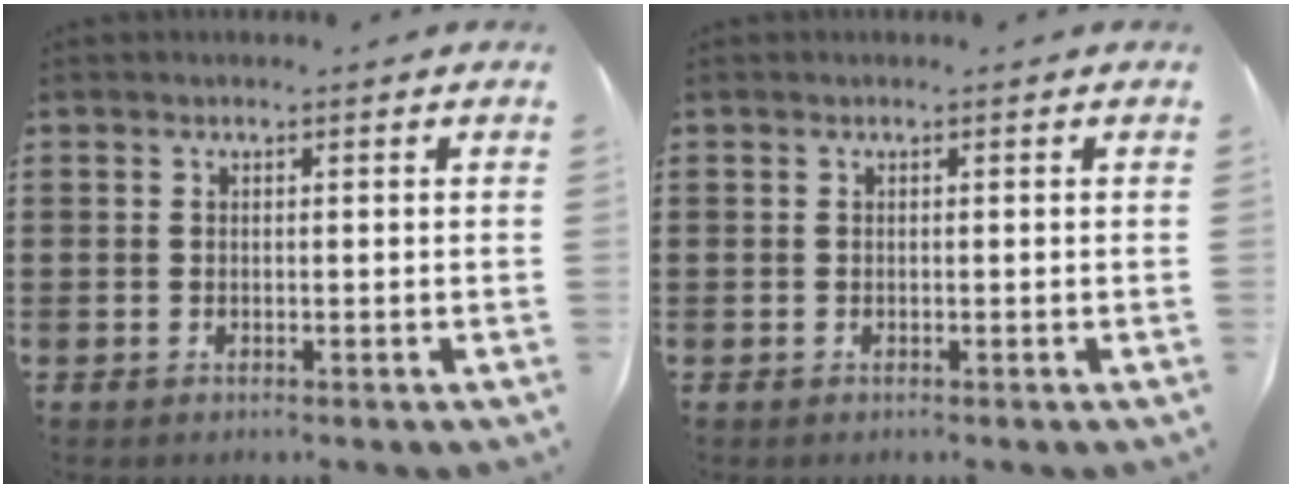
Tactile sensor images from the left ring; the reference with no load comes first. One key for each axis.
{"total": 0.0}